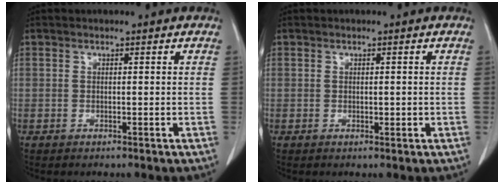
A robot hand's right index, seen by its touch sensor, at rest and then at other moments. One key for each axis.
{"total": 0.9, "fx": -0.1, "fy": 0.4, "fz": 0.8, "tx": -0.012, "ty": -0.002, "tz": 0.001}